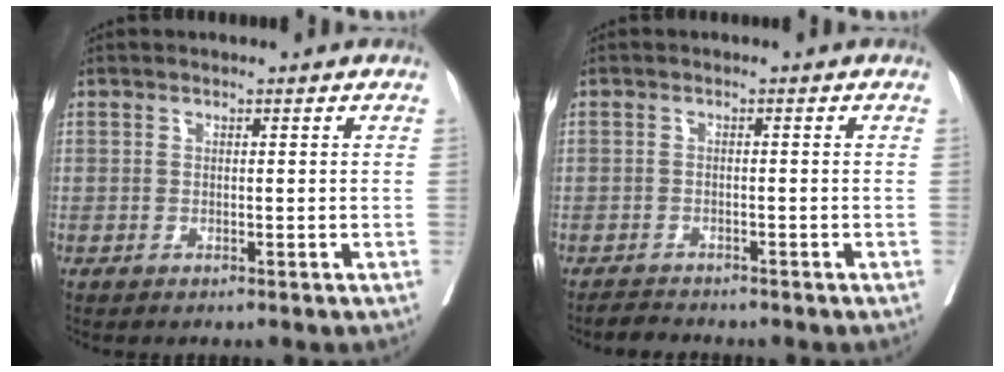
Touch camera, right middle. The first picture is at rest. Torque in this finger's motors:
{"motor_torque": [-0.01, -0.10, -0.01, -0.05]}